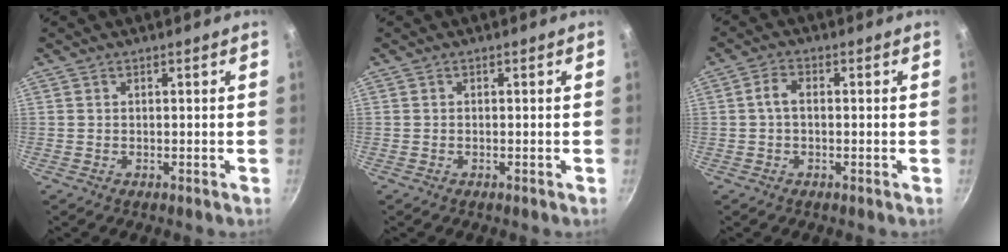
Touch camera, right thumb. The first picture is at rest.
{"total": 0.0}
{"total": 3.0, "force": [-0.1, 1.8, 2.4], "torque": [-0.046, 0.013, -0.004]}